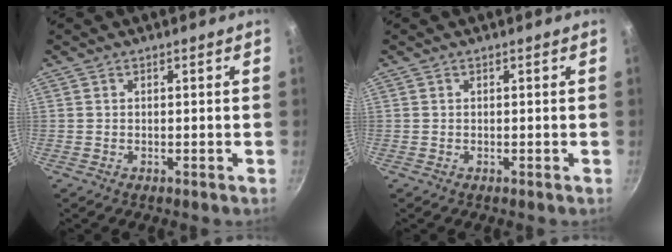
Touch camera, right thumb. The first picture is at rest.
{"total": 0.0}